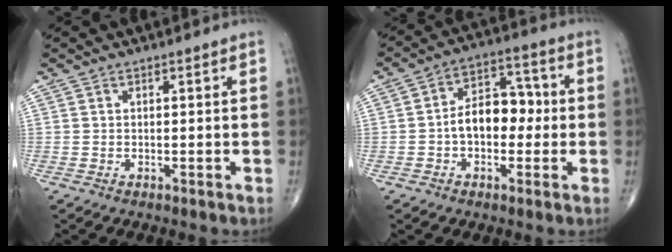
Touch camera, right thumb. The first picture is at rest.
{"total": 10.1, "force": [-0.9, 6.7, 7.5], "torque": [-0.091, 0.038, -0.025]}